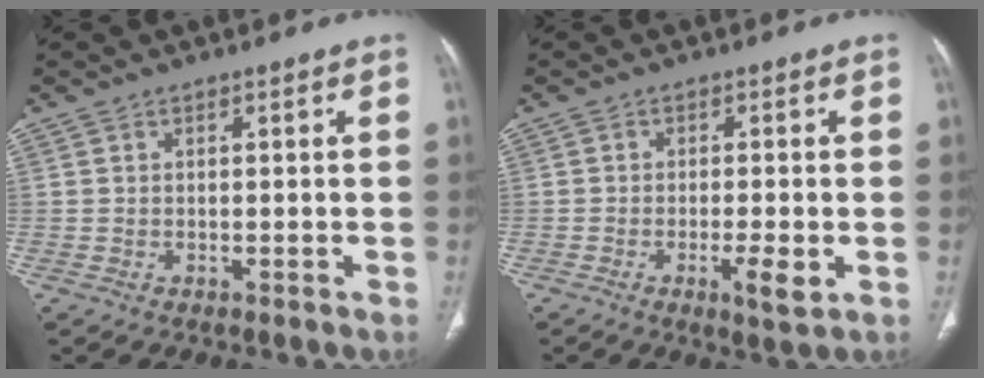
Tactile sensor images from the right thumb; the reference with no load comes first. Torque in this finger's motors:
{"motor_torque": [-0.05, 0.28, 0.20, 0.37, 0.11]}